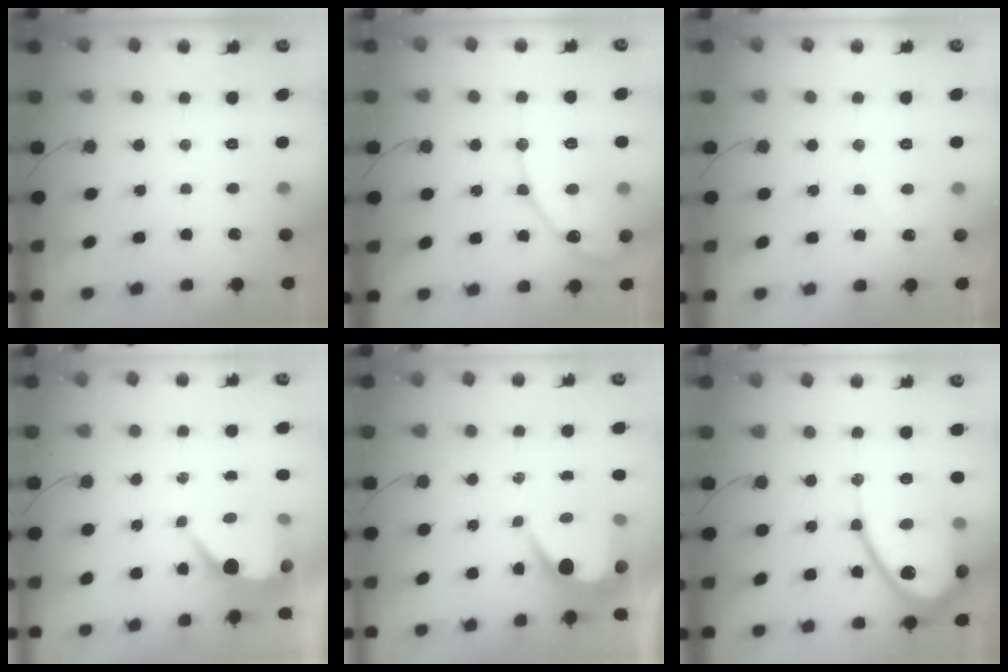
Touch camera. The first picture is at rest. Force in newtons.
{"total": 13.7, "press": 13.7, "slide": 1.1}
{"total": 2.5, "press": 2.5, "slide": 0.1}
{"total": 7.4, "press": 7.4, "slide": 0.8}
{"total": 6.1, "press": 6.0, "slide": 0.6}
{"total": 15.6, "press": 15.5, "slide": 1.5}